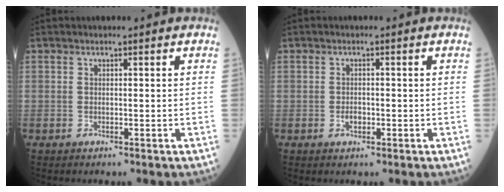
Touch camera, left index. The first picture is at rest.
{"total": 1.3, "force": [-0.5, 0.8, 0.9], "torque": [-0.017, 0.002, -0.006]}